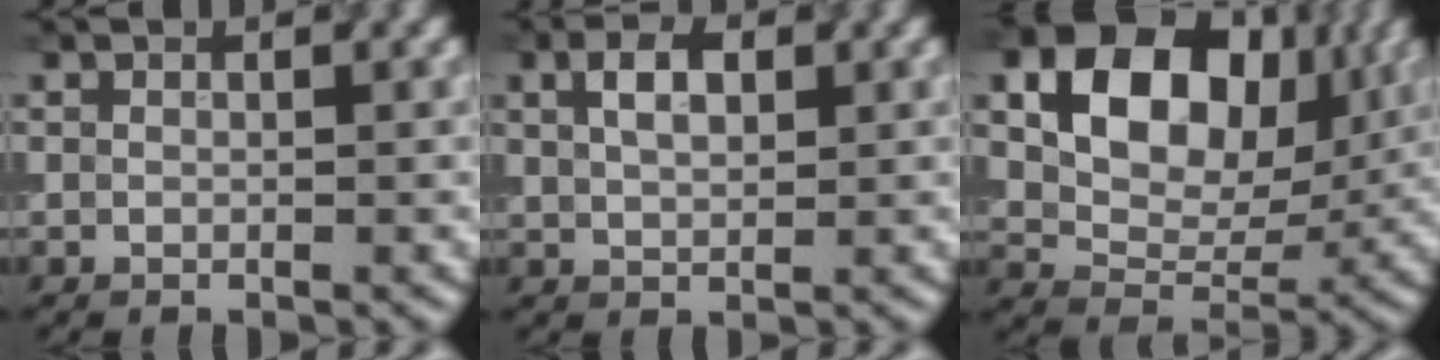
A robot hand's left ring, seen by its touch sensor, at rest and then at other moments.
{"total": 3.1, "force": [1.1, 1.7, 2.3], "torque": [-0.047, 0.006, 0.022]}
{"total": 11.2, "force": [3.5, 7.6, 7.4], "torque": [-0.119, -0.001, 0.053]}